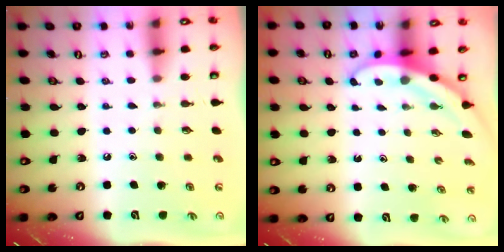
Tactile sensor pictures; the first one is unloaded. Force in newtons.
{"total": 3.1, "press": 3.1, "slide": 0.1}